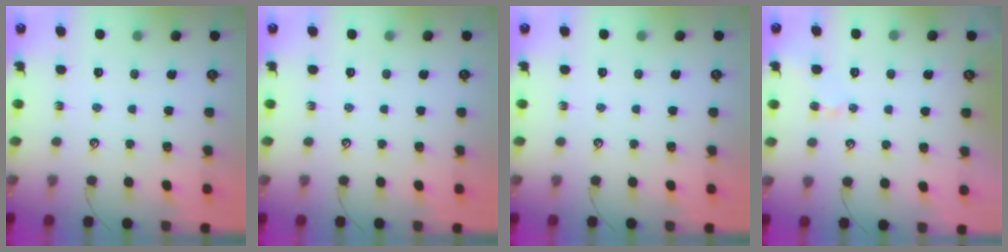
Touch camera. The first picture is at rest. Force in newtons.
{"total": 0.0}
{"total": 0.0}
{"total": 2.5, "press": 2.4, "slide": 0.7}